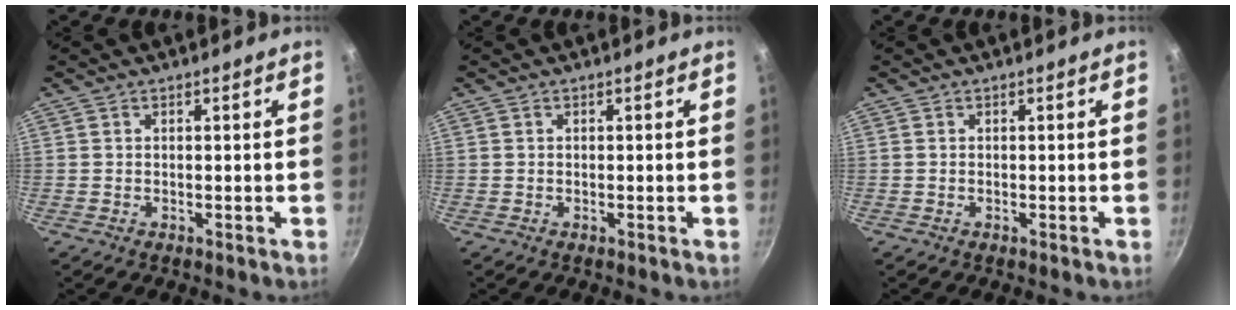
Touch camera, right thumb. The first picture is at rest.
{"total": 0.0}
{"total": 0.0}